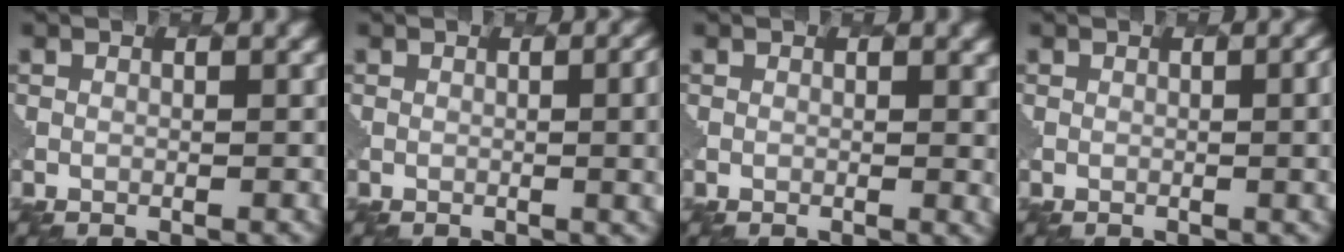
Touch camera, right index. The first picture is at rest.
{"total": 6.3, "force": [0.3, 2.9, 5.6], "torque": [-0.031, 0.007, -0.002]}
{"total": 1.7, "force": [0.4, 0.6, 1.6], "torque": [-0.012, 0.001, 0.002]}
{"total": 5.1, "force": [0.3, 2.2, 4.6], "torque": [-0.026, 0.006, -0.001]}